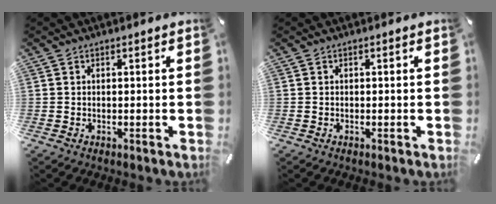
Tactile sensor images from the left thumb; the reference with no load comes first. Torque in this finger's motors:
{"motor_torque": [-0.19, -0.15, -0.02, -0.02, 0.00]}